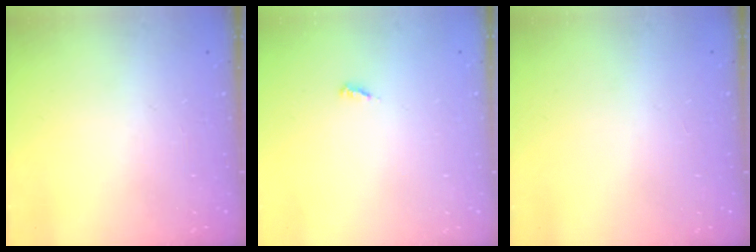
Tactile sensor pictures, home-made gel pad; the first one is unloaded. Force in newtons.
{"total": 3.2, "press": 3.2, "slide": 0.3}
{"total": 1.0, "press": 0.8, "slide": 0.6}